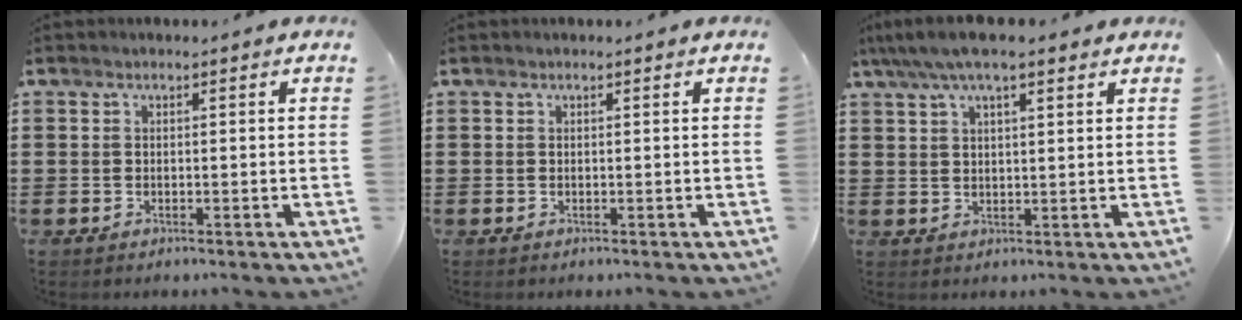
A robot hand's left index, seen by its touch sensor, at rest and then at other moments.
{"total": 0.0}
{"total": 5.5, "force": [3.9, 1.3, 3.8], "torque": [-0.080, 0.001, 0.068]}